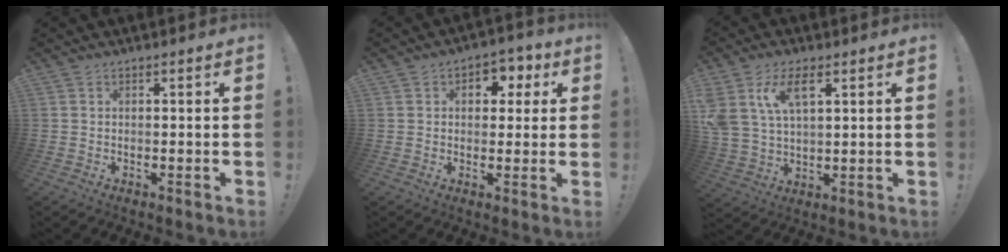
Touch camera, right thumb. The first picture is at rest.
{"total": 6.2, "force": [1.7, 5.0, 3.3], "torque": [-0.031, -0.005, 0.027]}
{"total": 10.6, "force": [5.3, 5.6, 7.3], "torque": [-0.169, -0.007, 0.097]}